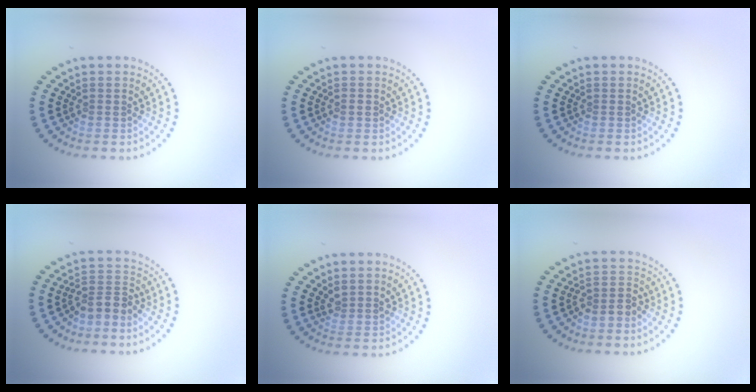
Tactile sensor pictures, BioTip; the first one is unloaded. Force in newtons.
{"total": 0.9, "press": 0.9, "slide": 0.0}
{"total": 0.0}
{"total": 2.6, "press": 1.9, "slide": 1.8}
{"total": 1.4, "press": 1.1, "slide": 0.8}
{"total": 2.0, "press": 1.6, "slide": 1.1}